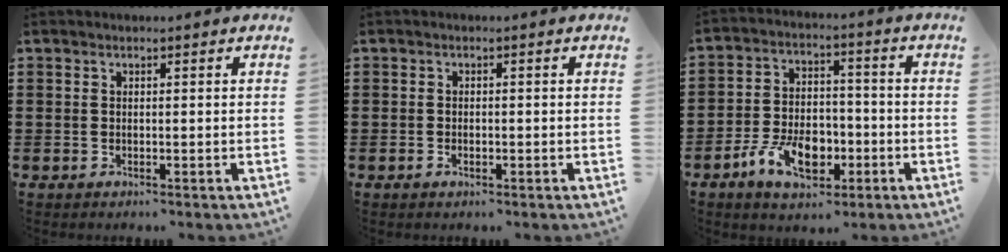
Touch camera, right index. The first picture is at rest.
{"total": 0.9, "force": [-0.4, 0.5, 0.6], "torque": [-0.012, -0.001, -0.007]}
{"total": 8.9, "force": [-3.9, 5.5, 5.8], "torque": [-0.113, 0.009, -0.072]}